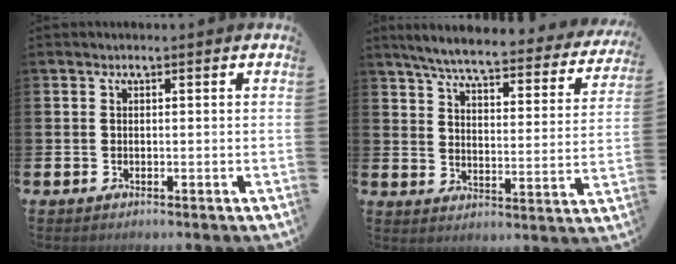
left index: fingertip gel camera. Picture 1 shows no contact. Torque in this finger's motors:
{"motor_torque": [0.98, -1.16, 0.60, 0.21]}